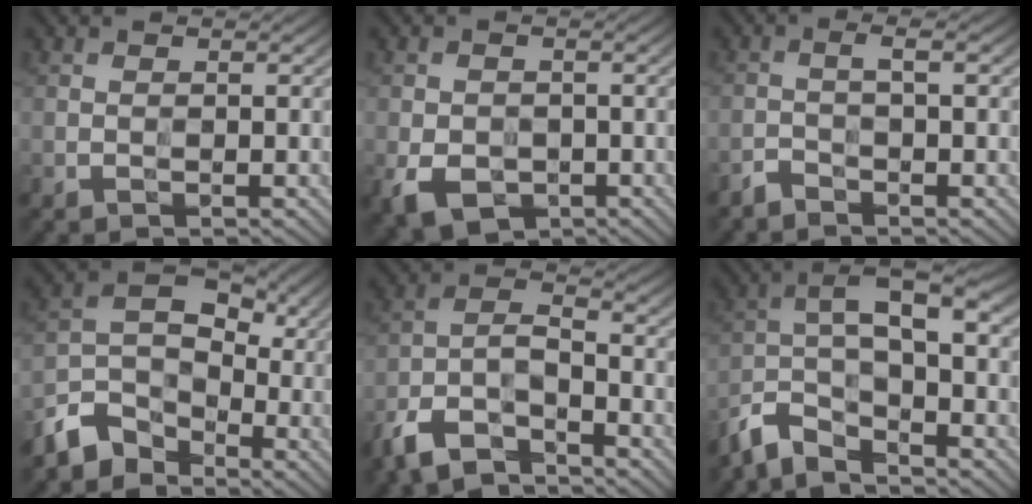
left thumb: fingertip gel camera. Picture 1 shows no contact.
{"total": 5.2, "force": [-2.1, 3.8, 2.9], "torque": [-0.062, -0.019, -0.041]}
{"total": 1.8, "force": [-1.3, 0.2, 1.2], "torque": [-0.027, 0.002, -0.035]}
{"total": 7.9, "force": [-4.8, 5.3, 3.4], "torque": [-0.068, -0.003, -0.116]}
{"total": 8.0, "force": [-6.0, 3.0, 4.4], "torque": [-0.086, -0.004, -0.135]}
{"total": 7.9, "force": [-4.8, 2.6, 5.8], "torque": [-0.110, 0.005, -0.105]}